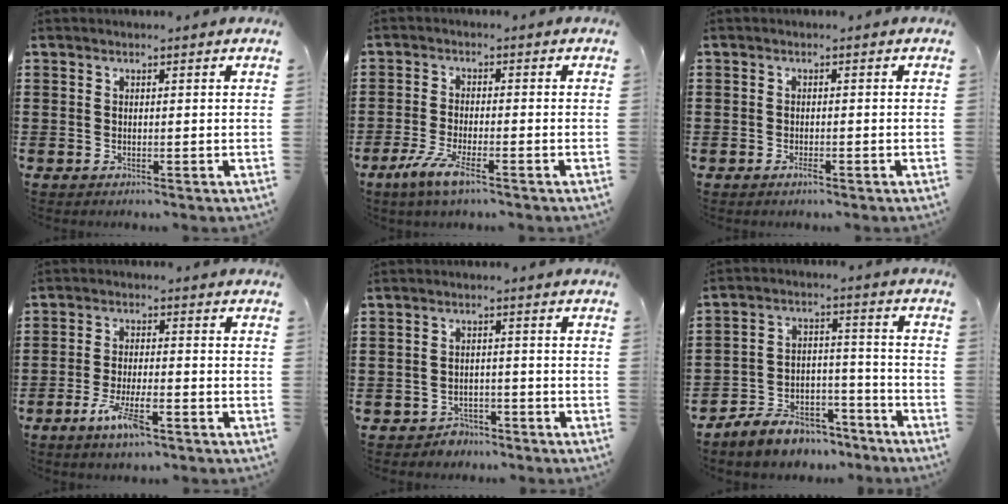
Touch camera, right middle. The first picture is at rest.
{"total": 5.2, "force": [-3.2, 0.9, 4.0], "torque": [-0.092, -0.012, -0.061]}
{"total": 1.0, "force": [-0.8, 0.3, 0.5], "torque": [-0.013, -0.006, -0.014]}
{"total": 6.7, "force": [-3.6, 1.6, 5.4], "torque": [-0.118, -0.011, -0.067]}
{"total": 2.4, "force": [-2.2, 0.9, -0.3], "torque": [-0.005, 0.004, -0.052]}
{"total": 6.7, "force": [-6.3, 2.3, 1.0], "torque": [-0.018, 0.022, -0.122]}